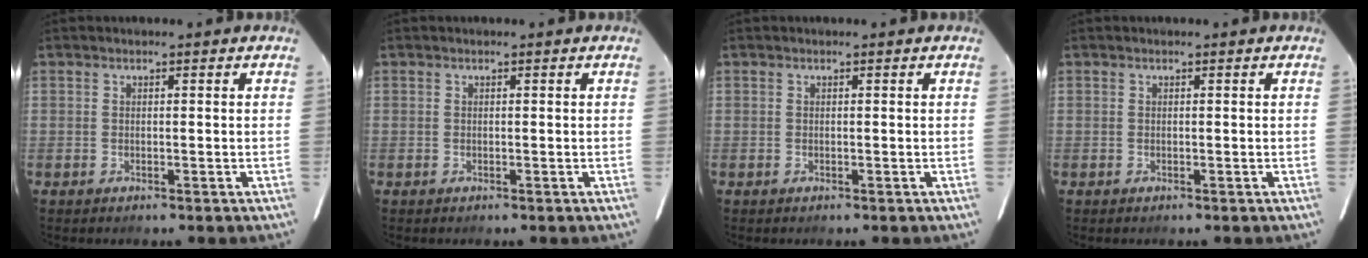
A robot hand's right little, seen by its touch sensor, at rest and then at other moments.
{"total": 0.0}
{"total": 0.0}
{"total": 0.0}